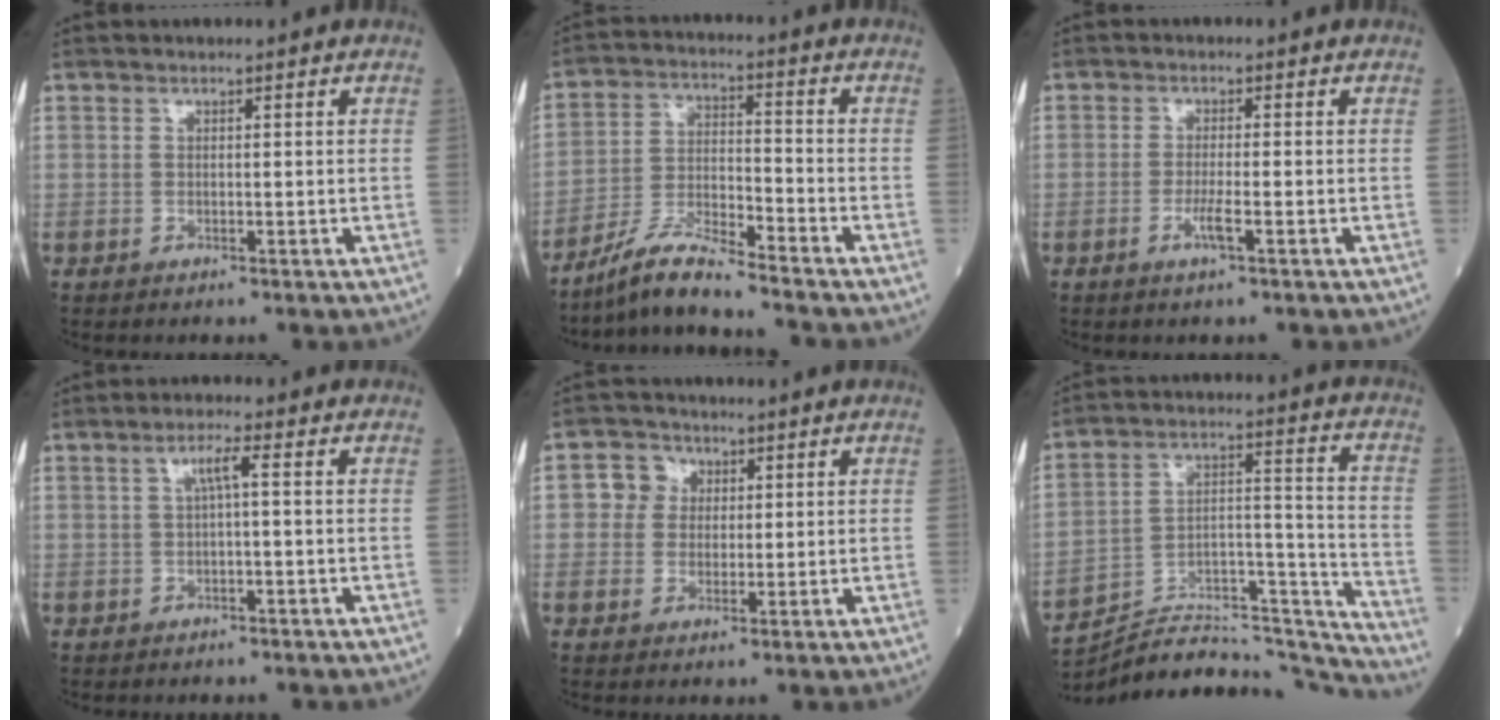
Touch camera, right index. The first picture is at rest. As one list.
[{"total": 7.5, "force": [-6.7, -0.4, 3.3], "torque": [-0.069, -0.012, -0.131]}, {"total": 2.8, "force": [-1.2, 0.0, 2.5], "torque": [-0.051, -0.004, -0.025]}, {"total": 2.5, "force": [0.3, 0.0, 2.5], "torque": [-0.046, 0.008, 0.006]}, {"total": 4.0, "force": [0.9, 3.7, 0.9], "torque": [-0.012, 0.014, 0.014]}, {"total": 22.2, "force": [-21.9, 1.8, 3.5], "torque": [-0.061, 0.050, -0.331]}]